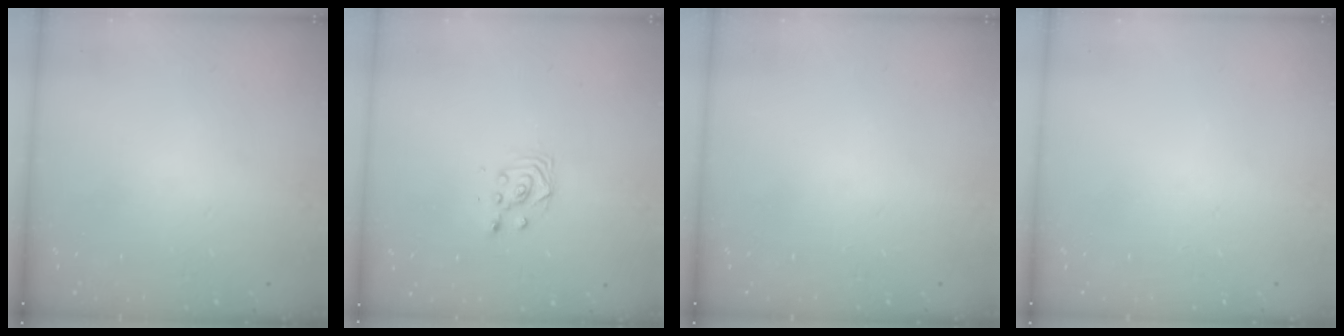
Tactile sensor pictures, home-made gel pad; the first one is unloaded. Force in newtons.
{"total": 2.9, "press": 2.9, "slide": 0.1}
{"total": 0.0}
{"total": 0.0}